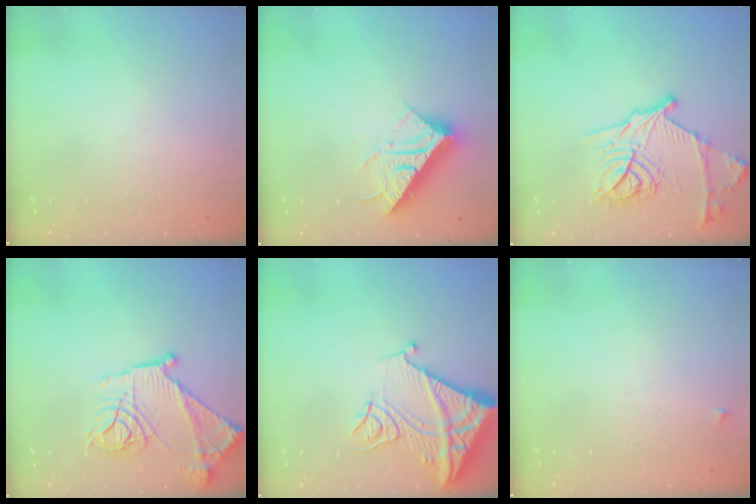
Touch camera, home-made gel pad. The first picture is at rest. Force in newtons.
{"total": 17.0, "press": 17.0, "slide": 0.3}
{"total": 18.8, "press": 18.8, "slide": 1.3}
{"total": 16.5, "press": 16.5, "slide": 1.3}
{"total": 13.8, "press": 13.7, "slide": 1.4}
{"total": 2.3, "press": 2.3, "slide": 0.3}